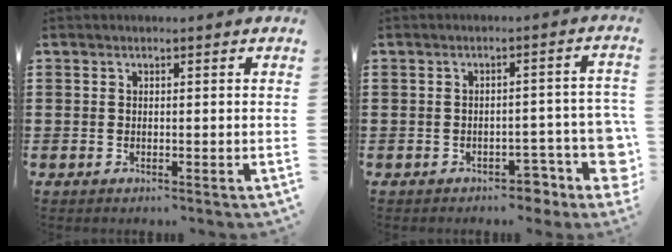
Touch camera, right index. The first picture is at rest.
{"total": 6.4, "force": [-3.6, 2.8, 4.5], "torque": [-0.057, 0.000, -0.064]}